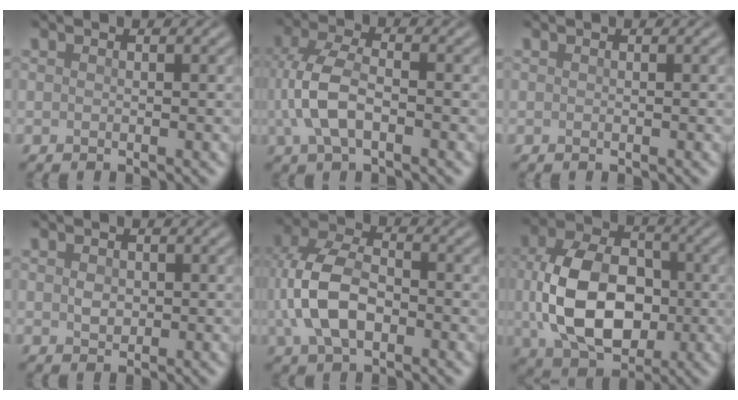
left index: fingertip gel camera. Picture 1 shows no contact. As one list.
[{"total": 5.3, "force": [-0.9, 2.7, 4.4], "torque": [-0.105, 0.002, -0.021]}, {"total": 0.0}, {"total": 1.3, "force": [0.1, 1.0, 0.8], "torque": [-0.017, -0.002, 0.003]}, {"total": 7.1, "force": [-0.9, 4.4, 5.5], "torque": [-0.126, 0.004, -0.025]}, {"total": 10.9, "force": [-0.5, 7.5, 7.9], "torque": [-0.164, -0.009, -0.005]}]